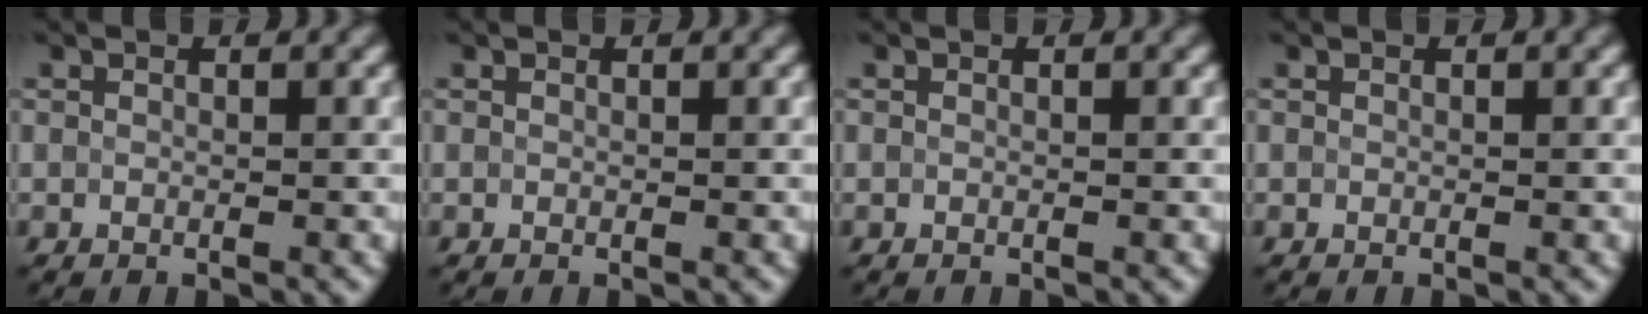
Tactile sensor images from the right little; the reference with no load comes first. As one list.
[{"total": 0.0}, {"total": 0.0}, {"total": 0.0}]